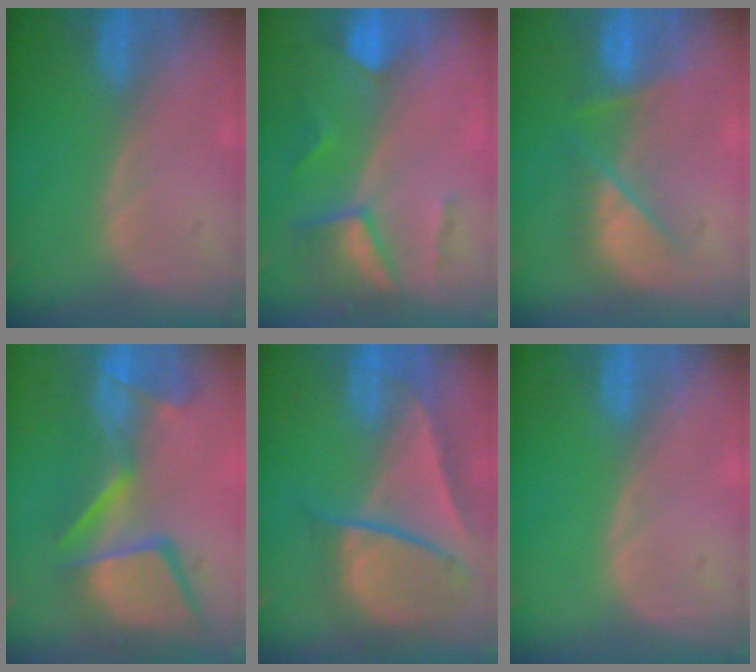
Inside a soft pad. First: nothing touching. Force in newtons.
{"total": 7.4, "press": 6.5, "slide": 3.4}
{"total": 5.6, "press": 5.6, "slide": 0.9}
{"total": 13.8, "press": 11.2, "slide": 8.1}
{"total": 9.4, "press": 8.1, "slide": 4.8}
{"total": 0.0}